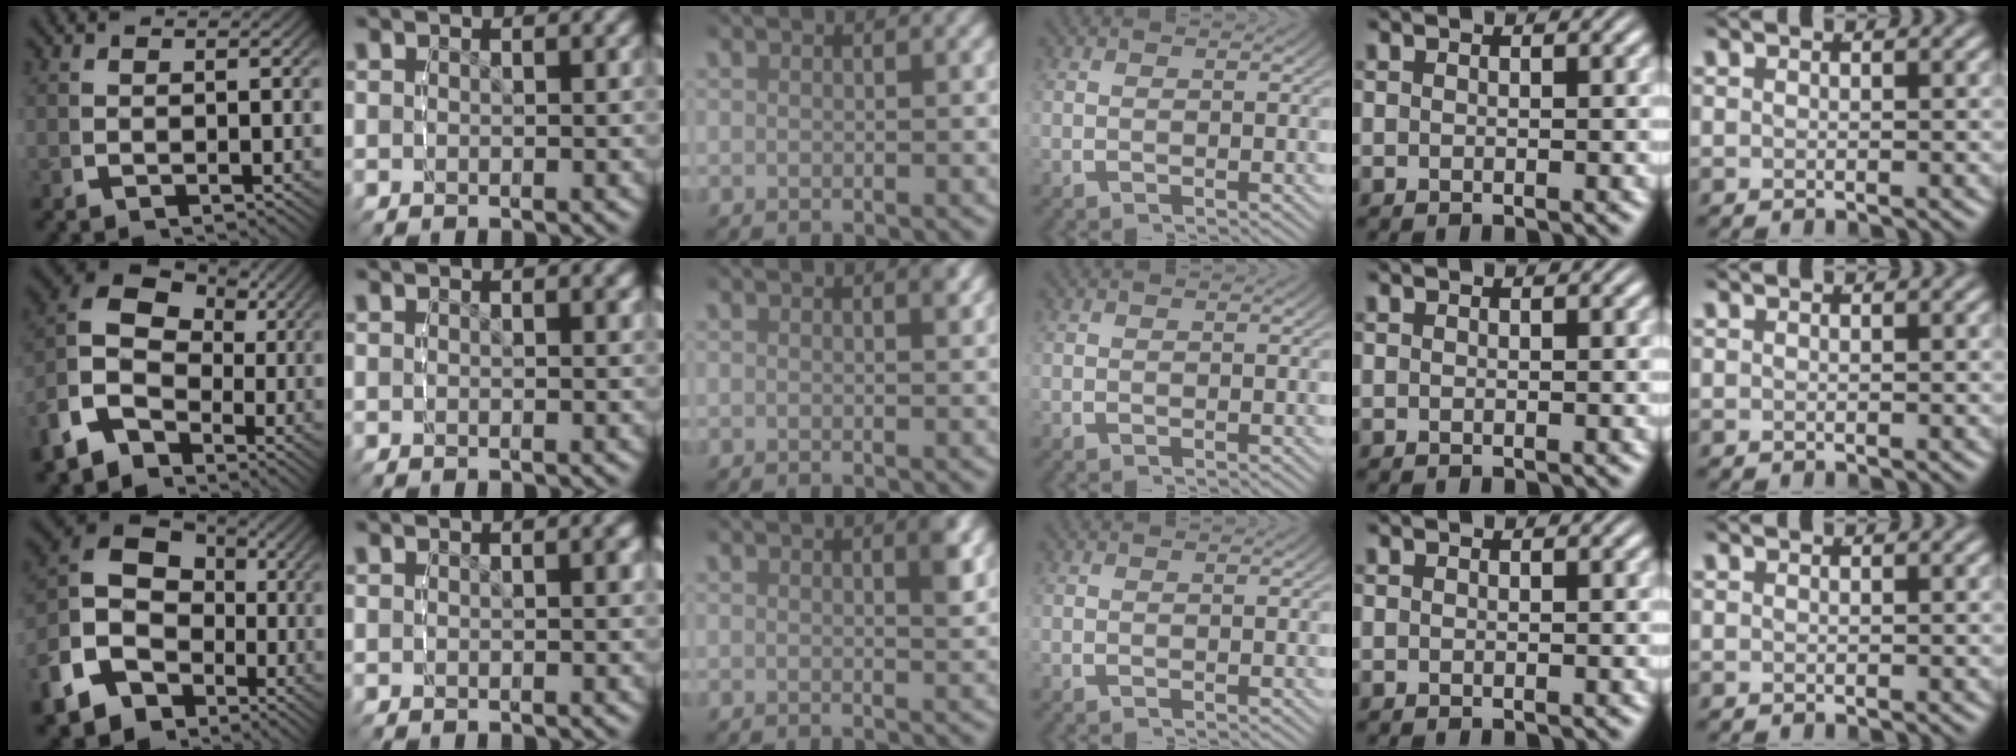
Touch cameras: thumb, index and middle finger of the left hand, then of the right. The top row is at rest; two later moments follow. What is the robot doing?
{"motion": "lift_and_place", "object": "air blower"}